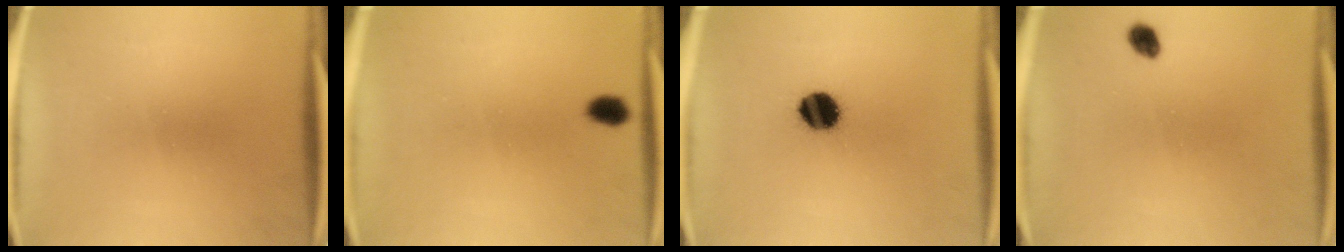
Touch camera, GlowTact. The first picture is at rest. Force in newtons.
{"total": 2.4}
{"total": 8.6}
{"total": 2.0}